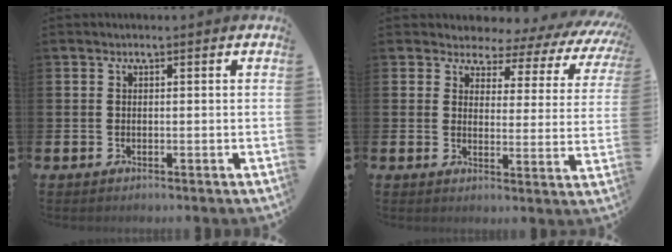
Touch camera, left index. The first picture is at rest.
{"total": 2.7, "force": [1.9, 1.8, 0.4], "torque": [-0.020, -0.028, 0.022]}